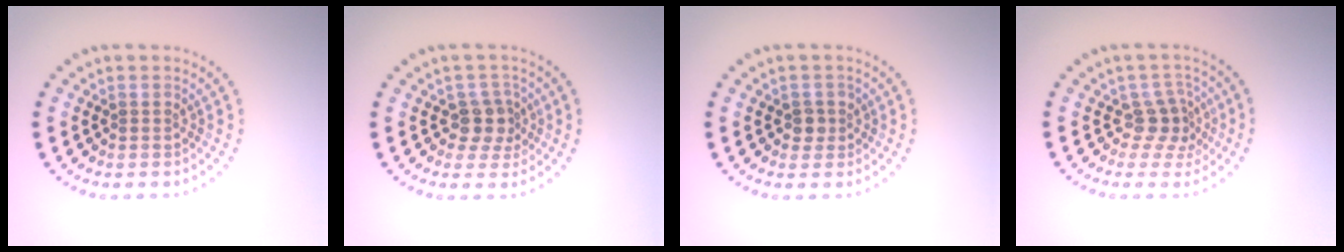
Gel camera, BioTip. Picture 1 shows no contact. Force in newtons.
{"total": 2.3, "press": 1.8, "slide": 1.4}
{"total": 1.4, "press": 1.2, "slide": 0.8}
{"total": 2.4, "press": 1.7, "slide": 1.7}